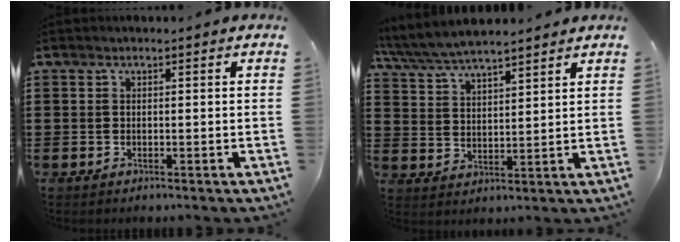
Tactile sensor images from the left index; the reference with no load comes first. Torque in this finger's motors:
{"motor_torque": [1.28, -0.86, 0.78, 0.21]}